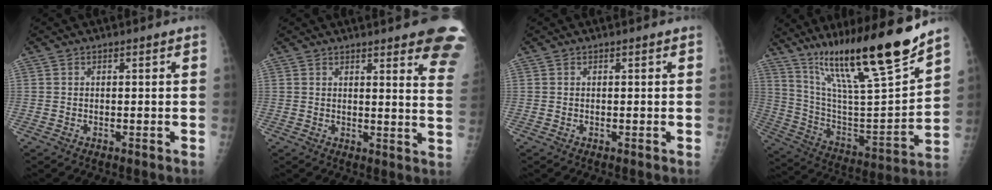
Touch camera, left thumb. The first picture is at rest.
{"total": 15.0, "force": [11.0, 2.7, 9.8], "torque": [-0.089, -0.059, 0.109]}
{"total": 0.0}
{"total": 25.1, "force": [18.0, 2.7, 17.2], "torque": [-0.266, -0.074, 0.318]}